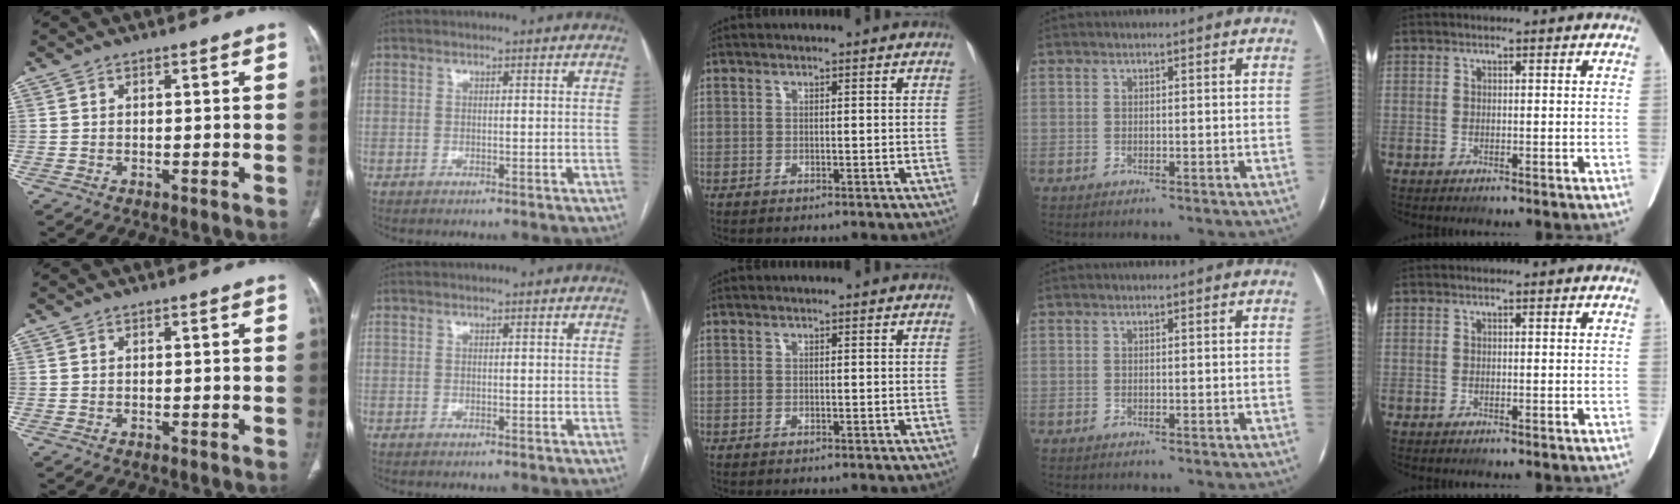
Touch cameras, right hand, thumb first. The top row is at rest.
{}